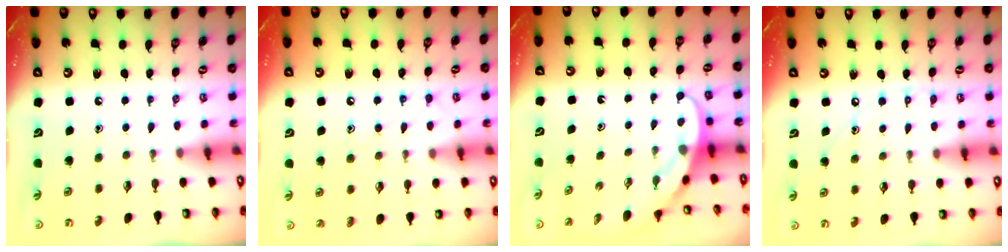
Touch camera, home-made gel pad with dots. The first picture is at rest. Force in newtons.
{"total": 9.6, "press": 9.6, "slide": 0.7}
{"total": 3.9, "press": 3.9, "slide": 0.3}
{"total": 7.2, "press": 7.1, "slide": 0.8}